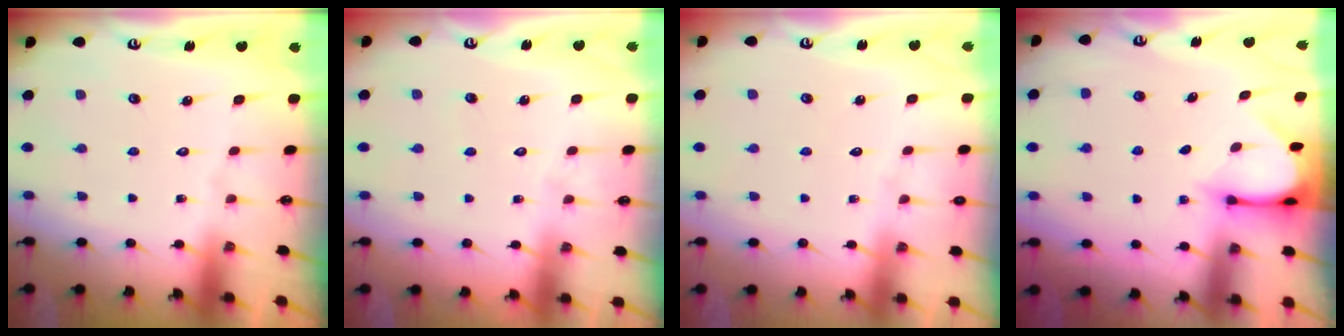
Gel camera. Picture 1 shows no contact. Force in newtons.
{"total": 3.0, "press": 3.0, "slide": 0.3}
{"total": 2.8, "press": 2.7, "slide": 0.4}
{"total": 3.3, "press": 3.3, "slide": 0.2}